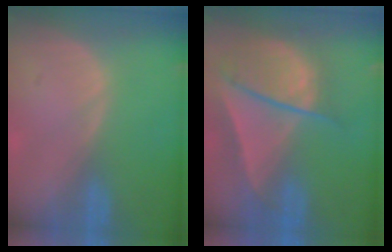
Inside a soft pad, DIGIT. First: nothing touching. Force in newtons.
{"total": 9.6, "press": 8.2, "slide": 4.9}